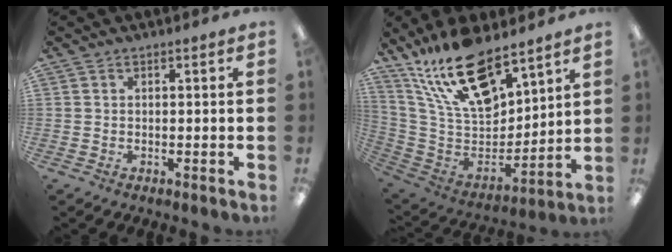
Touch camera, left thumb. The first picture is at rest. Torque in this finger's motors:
{"motor_torque": [0.54, 0.41, 1.33, -1.44, 0.20]}